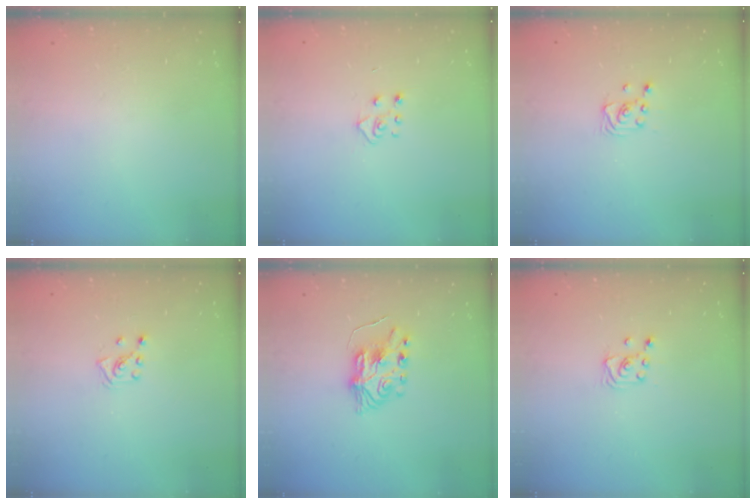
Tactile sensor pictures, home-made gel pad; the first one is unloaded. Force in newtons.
{"total": 5.5, "press": 5.5, "slide": 0.5}
{"total": 2.6, "press": 2.6, "slide": 0.3}
{"total": 3.8, "press": 3.8, "slide": 0.4}
{"total": 7.5, "press": 7.5, "slide": 0.8}
{"total": 3.4, "press": 3.4, "slide": 0.4}